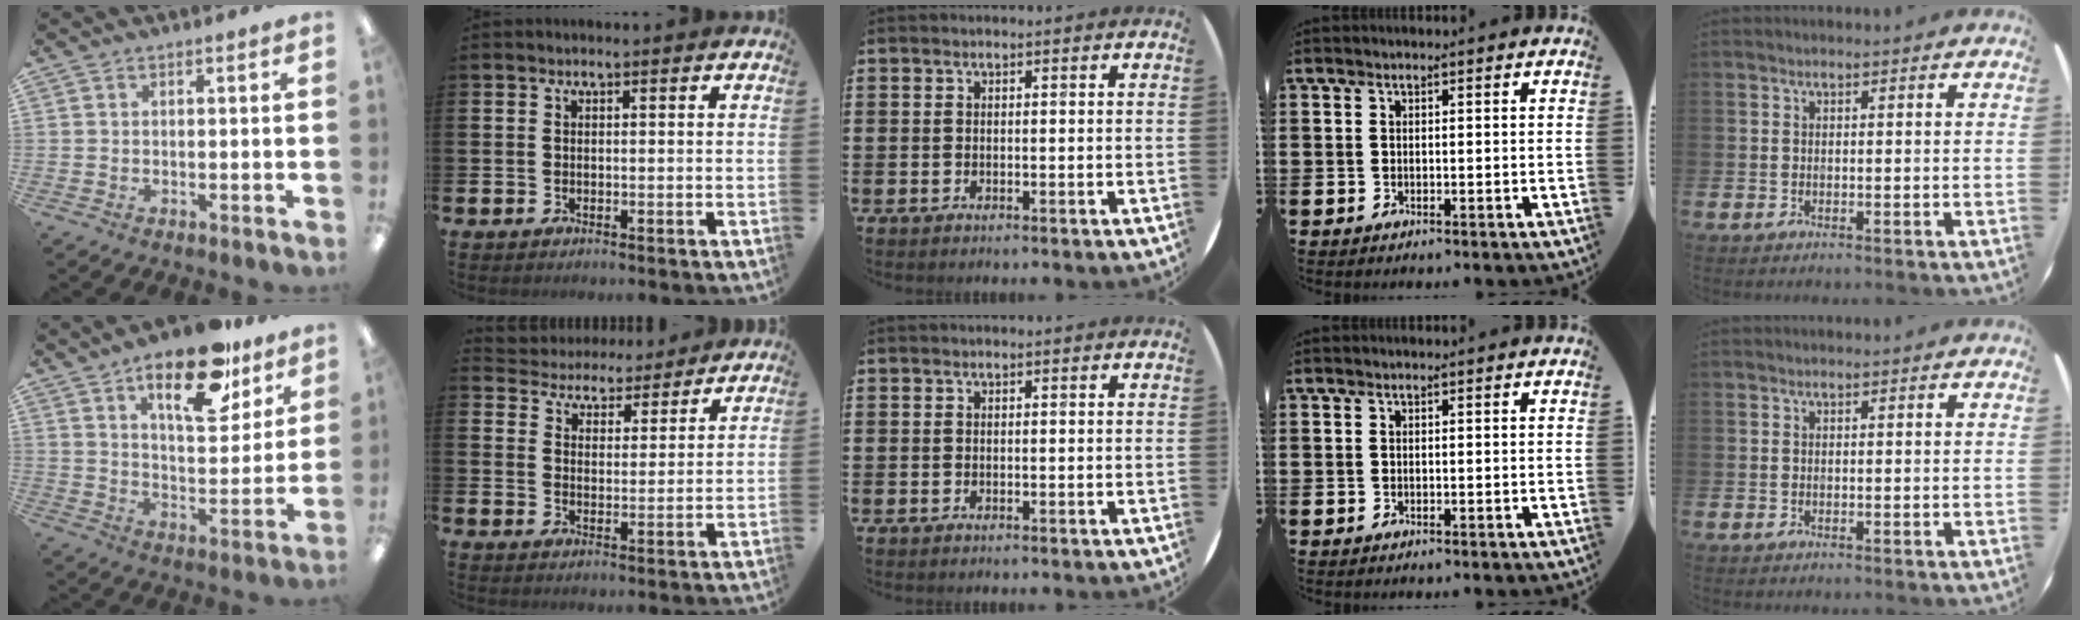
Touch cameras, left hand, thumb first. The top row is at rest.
{"thumb": {"total": 19.5, "force": [12.6, 8.3, 12.2], "torque": [-0.176, -0.060, 0.205]}, "index": {"total": 4.6, "force": [4.3, 1.4, -0.7], "torque": [-0.011, -0.036, 0.073]}}